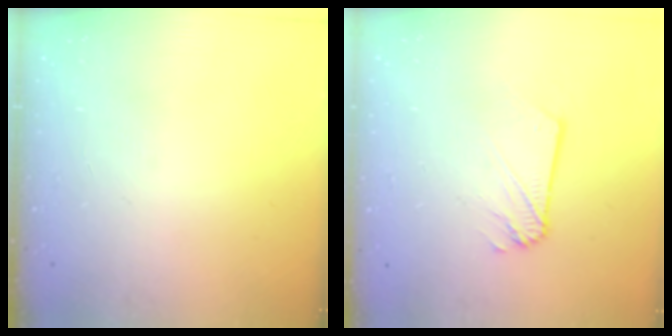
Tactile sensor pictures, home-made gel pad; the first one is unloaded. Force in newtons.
{"total": 1.2, "press": 1.2, "slide": 0.1}